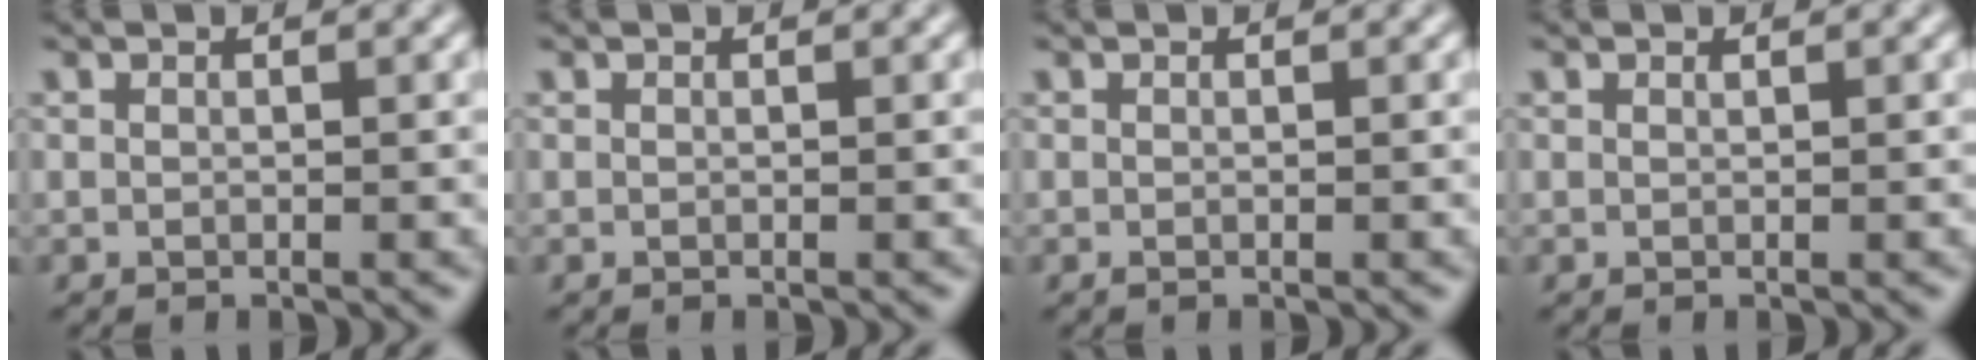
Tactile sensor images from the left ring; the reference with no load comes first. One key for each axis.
{"total": 0.0}
{"total": 0.0}
{"total": 0.0}